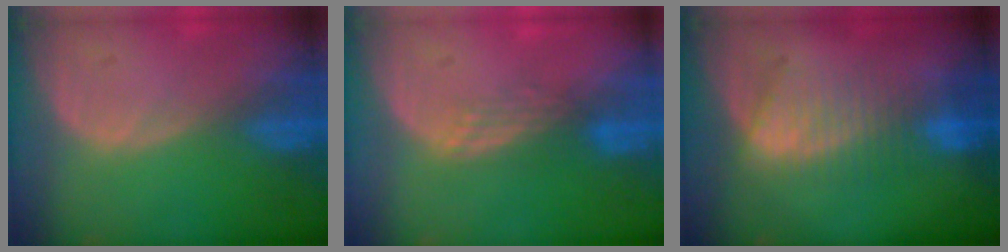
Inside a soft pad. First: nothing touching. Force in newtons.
{"total": 3.0, "press": 2.5, "slide": 1.7}
{"total": 6.9, "press": 6.9, "slide": 0.6}